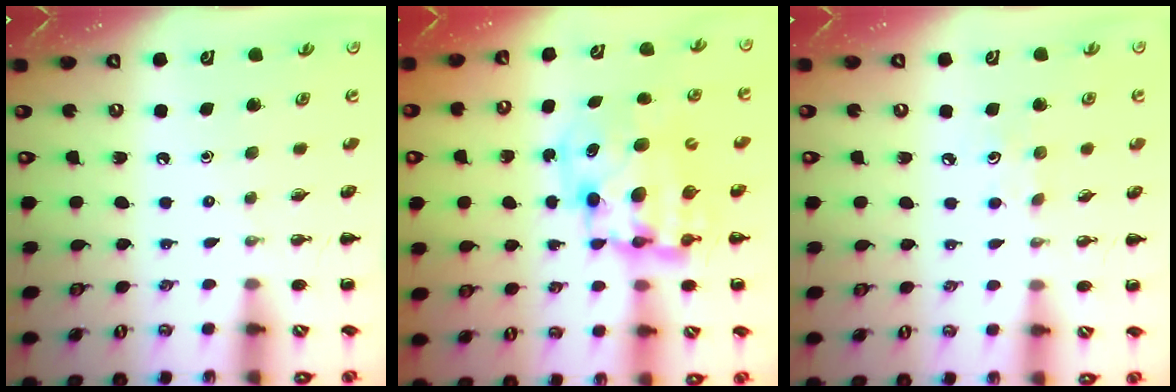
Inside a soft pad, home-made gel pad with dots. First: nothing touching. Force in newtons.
{"total": 10.1, "press": 9.7, "slide": 2.8}
{"total": 6.0, "press": 5.7, "slide": 1.7}